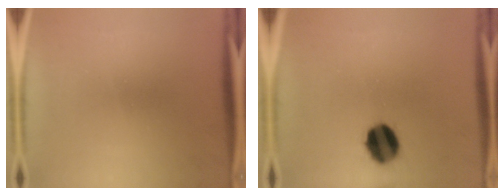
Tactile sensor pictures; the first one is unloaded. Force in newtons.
{"total": 9.9}